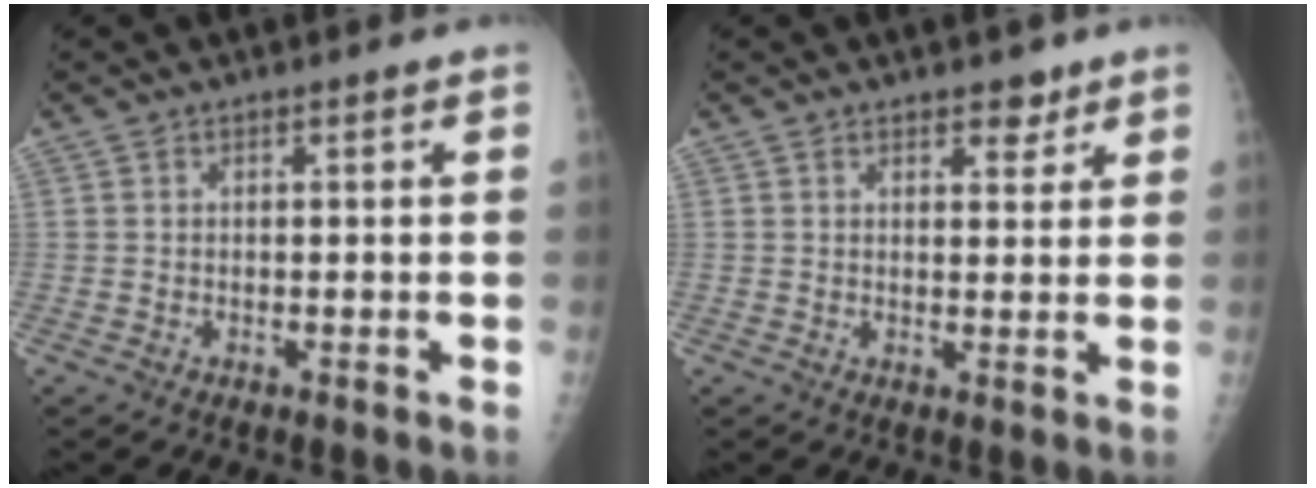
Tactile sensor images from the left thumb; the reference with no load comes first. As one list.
[{"total": 3.2, "force": [2.3, 1.7, 1.5], "torque": [0.001, -0.013, 0.033]}]